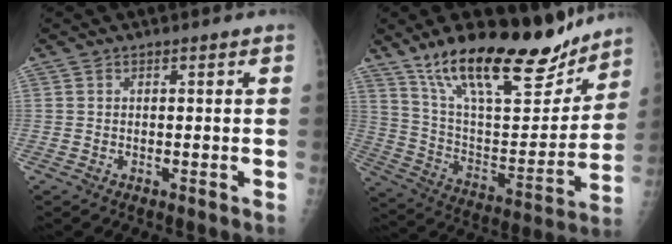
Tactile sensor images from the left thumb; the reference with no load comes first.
{"total": 25.5, "force": [18.8, 8.6, 15.0], "torque": [-0.198, -0.083, 0.314]}